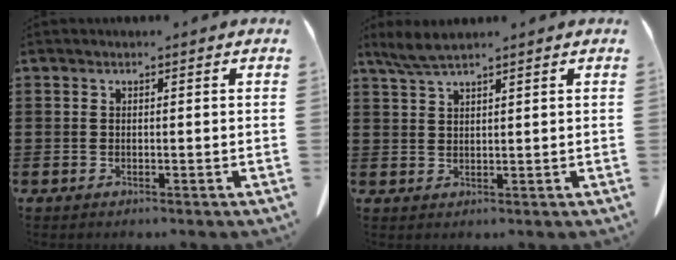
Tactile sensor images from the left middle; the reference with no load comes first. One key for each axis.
{"total": 3.0, "fx": 2.3, "fy": 0.3, "fz": 1.8, "tx": -0.042, "ty": 0.001, "tz": 0.044}